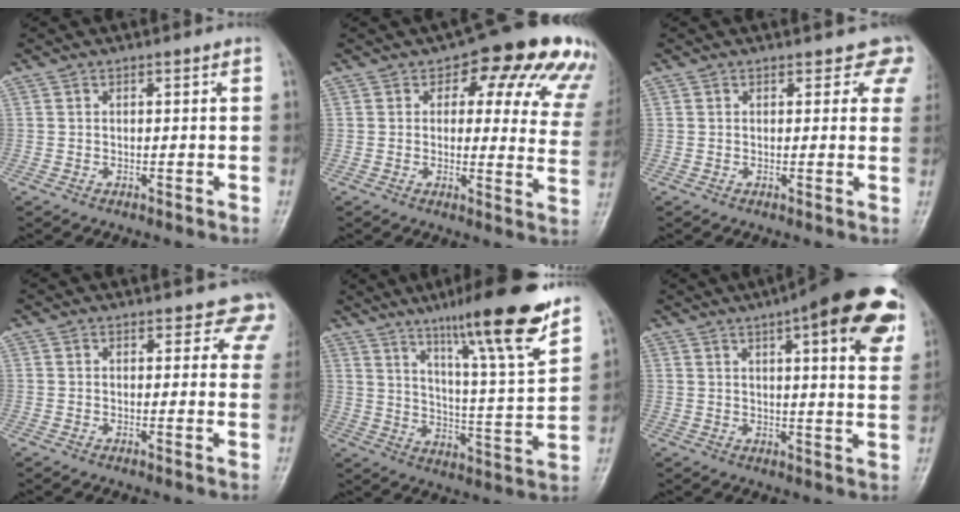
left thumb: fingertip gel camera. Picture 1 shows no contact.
{"total": 14.1, "force": [7.8, 6.5, 9.9], "torque": [-0.052, -0.028, 0.072]}
{"total": 5.6, "force": [4.6, 2.7, 1.6], "torque": [0.032, -0.020, 0.033]}
{"total": 6.1, "force": [5.1, 3.0, 1.2], "torque": [0.041, -0.022, 0.034]}
{"total": 19.1, "force": [12.9, 1.5, 13.9], "torque": [-0.187, -0.071, 0.203]}
{"total": 20.5, "force": [10.1, 5.6, 16.9], "torque": [-0.197, -0.017, 0.121]}